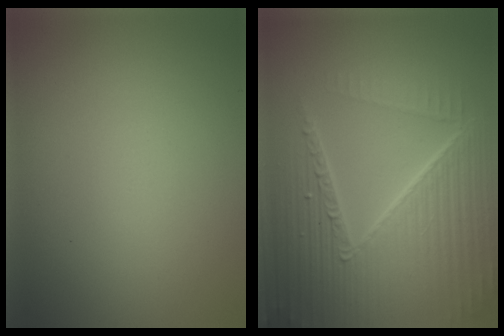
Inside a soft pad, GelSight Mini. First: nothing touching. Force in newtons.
{"total": 10.5, "press": 6.7, "slide": 8.1}